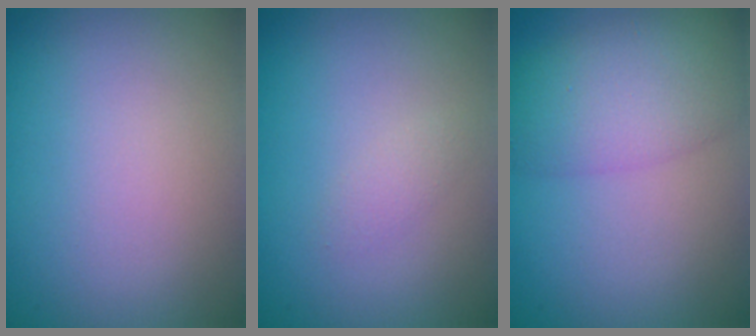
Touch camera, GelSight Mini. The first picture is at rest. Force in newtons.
{"total": 0.8, "press": 0.8, "slide": 0.1}
{"total": 5.4, "press": 5.4, "slide": 0.2}